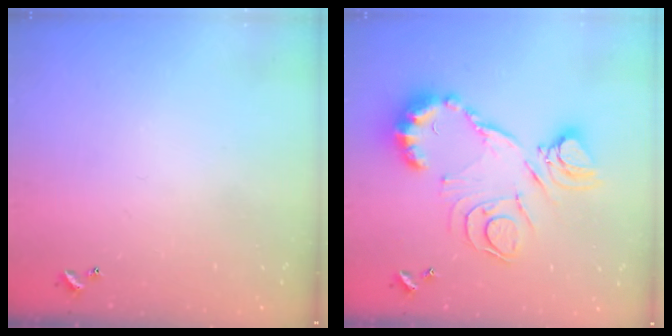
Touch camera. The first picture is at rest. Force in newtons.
{"total": 21.4, "press": 21.4, "slide": 1.9}